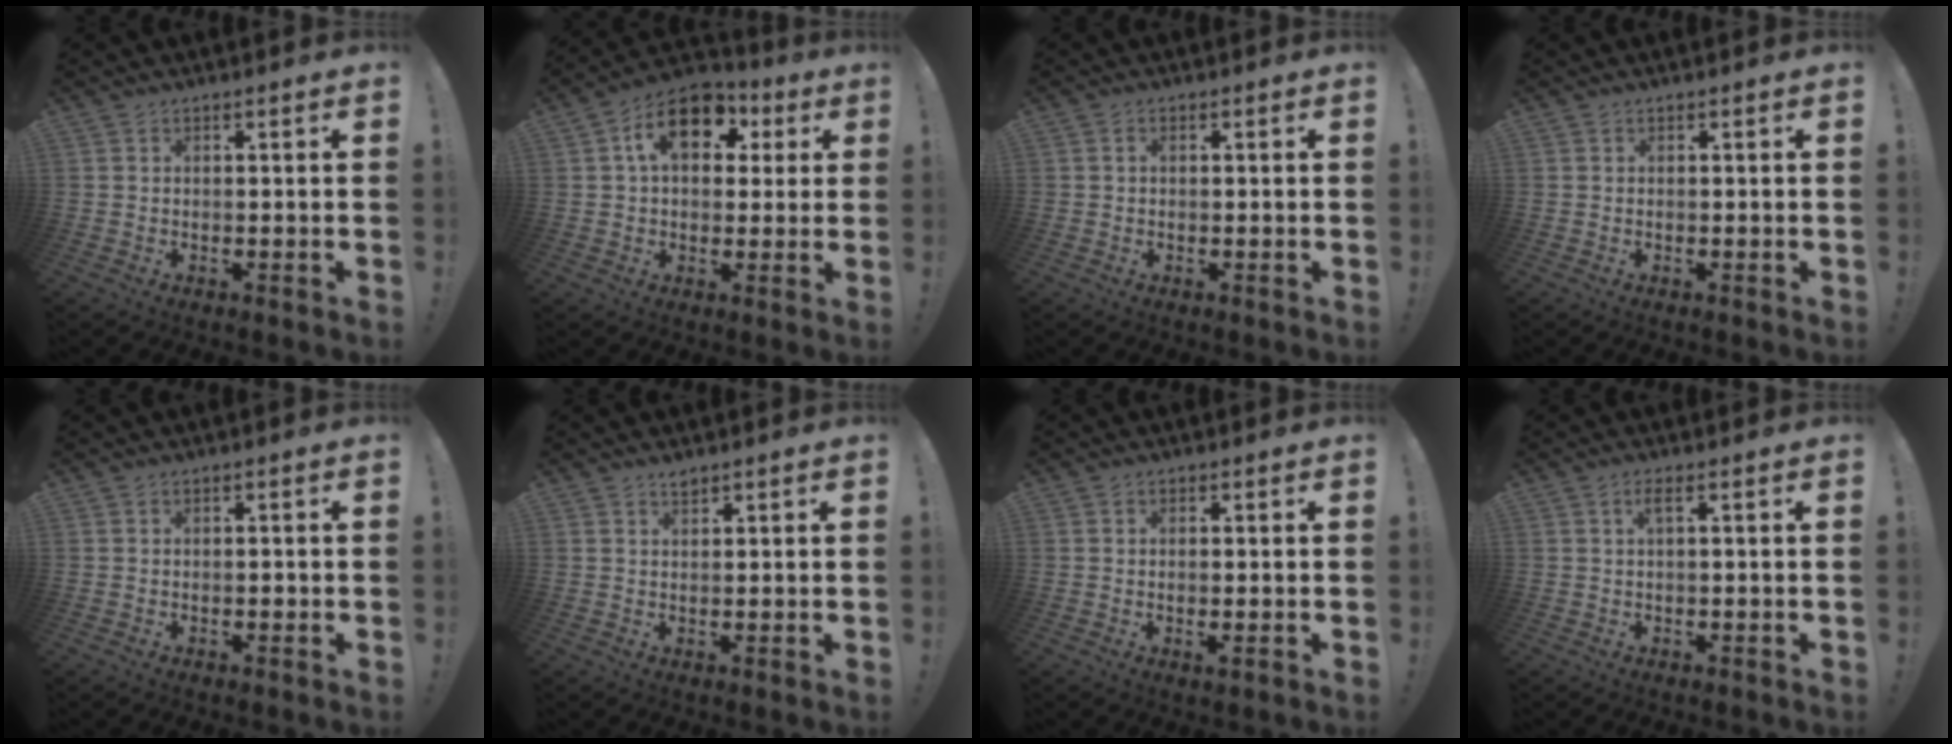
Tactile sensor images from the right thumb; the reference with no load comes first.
{"total": 15.5, "force": [5.5, 10.1, 10.4], "torque": [-0.154, -0.005, 0.097]}
{"total": 0.6, "force": [0.0, 0.5, 0.3], "torque": [-0.007, 0.002, -0.001]}
{"total": 0.0}
{"total": 0.8, "force": [-0.5, 0.5, 0.4], "torque": [-0.007, 0.004, -0.009]}
{"total": 1.6, "force": [1.5, 0.4, 0.5], "torque": [0.003, -0.010, 0.025]}
{"total": 1.8, "force": [0.0, 0.3, 1.7], "torque": [-0.021, -0.004, -0.001]}
{"total": 2.1, "force": [0.3, 0.1, 2.1], "torque": [-0.035, 0.002, 0.002]}